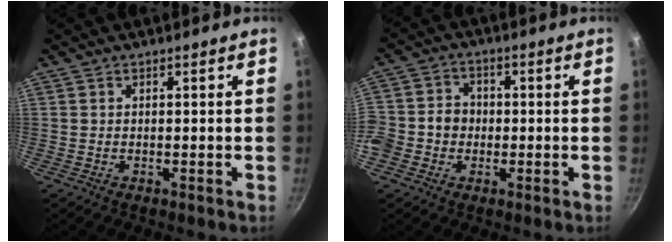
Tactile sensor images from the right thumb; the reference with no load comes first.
{"total": 10.1, "force": [-1.6, 8.8, 4.7], "torque": [-0.086, 0.031, -0.029]}